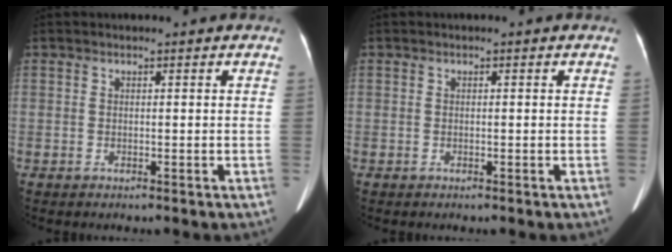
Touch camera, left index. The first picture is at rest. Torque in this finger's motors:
{"motor_torque": [0.03, 0.00, 0.00, 0.00]}